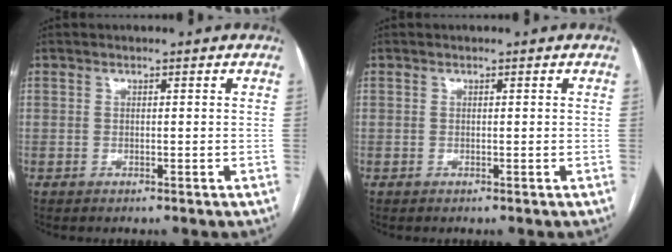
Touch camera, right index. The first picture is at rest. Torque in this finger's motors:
{"motor_torque": [-0.08, -0.03, 0.06, 0.01]}